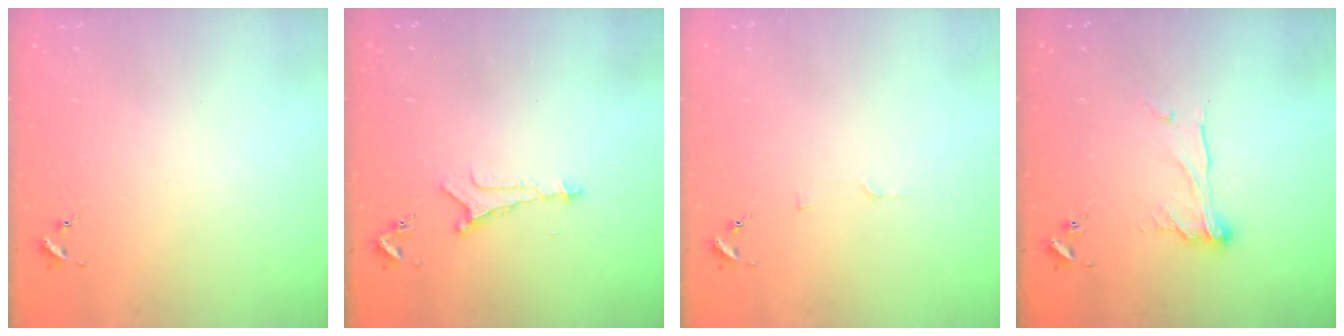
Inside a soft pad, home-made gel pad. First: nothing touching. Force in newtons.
{"total": 5.2, "press": 5.2, "slide": 0.4}
{"total": 3.6, "press": 3.6, "slide": 0.4}
{"total": 10.5, "press": 10.4, "slide": 0.5}